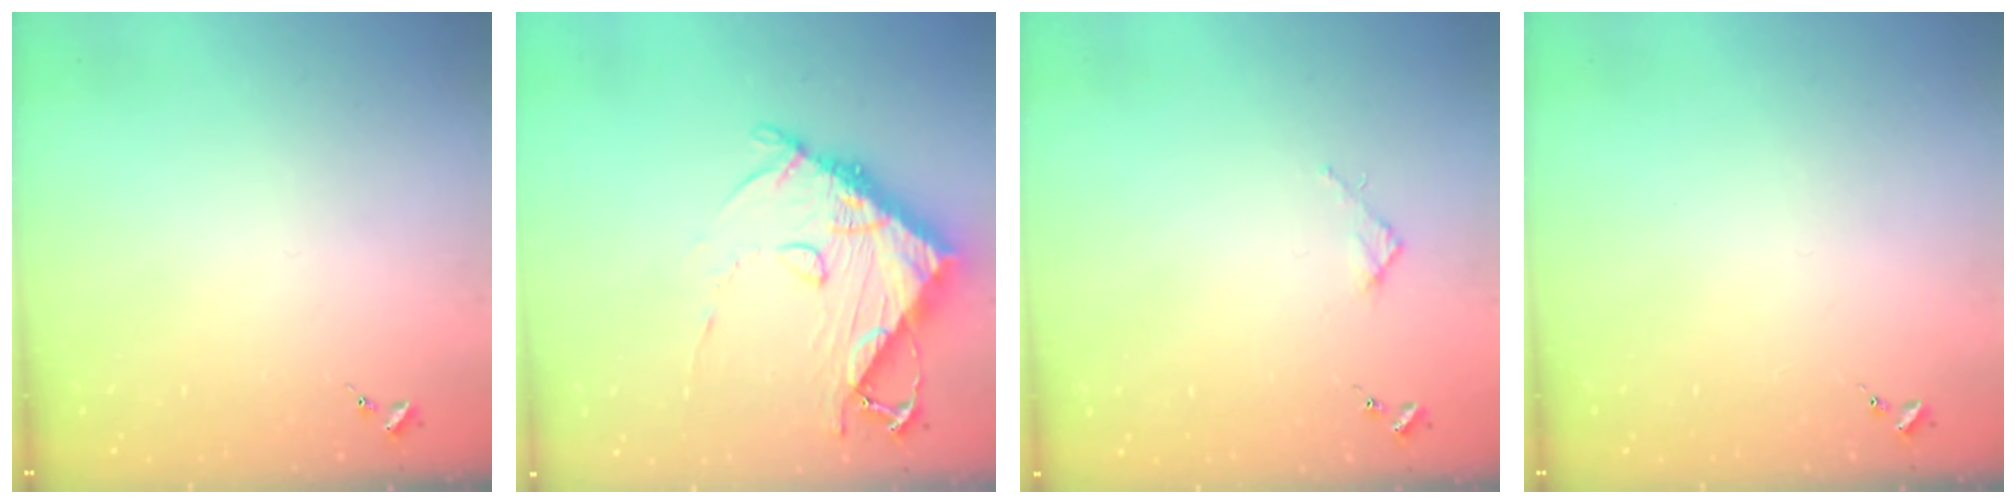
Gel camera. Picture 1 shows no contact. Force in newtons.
{"total": 14.2, "press": 14.1, "slide": 1.7}
{"total": 2.7, "press": 2.7, "slide": 0.3}
{"total": 0.0}